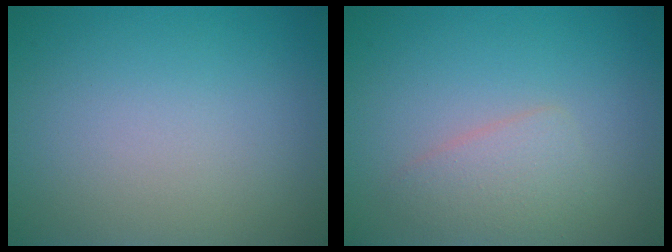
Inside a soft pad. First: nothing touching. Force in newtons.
{"total": 2.3, "press": 2.3, "slide": 0.0}